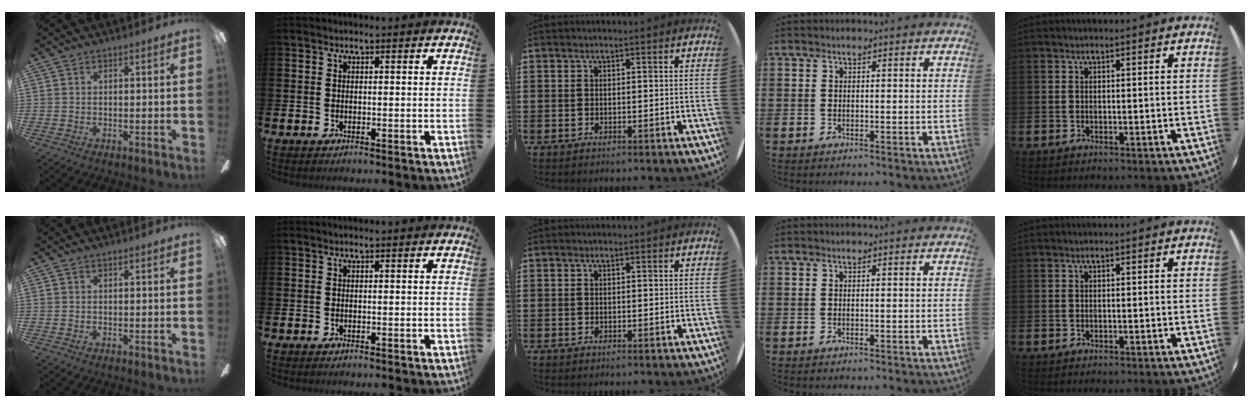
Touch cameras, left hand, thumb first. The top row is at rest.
{}